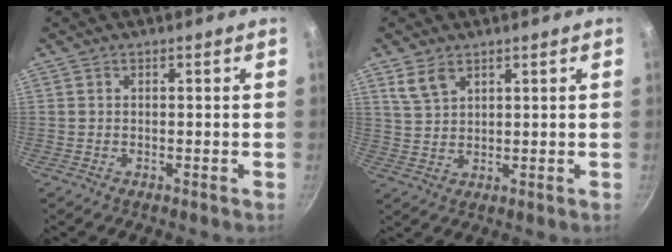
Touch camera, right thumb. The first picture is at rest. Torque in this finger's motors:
{"motor_torque": [-0.27, 0.87, 0.12, -0.26, 0.00]}